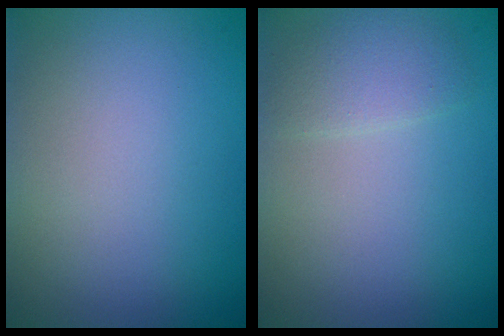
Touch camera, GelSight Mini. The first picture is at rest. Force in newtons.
{"total": 1.9, "press": 1.9, "slide": 0.1}